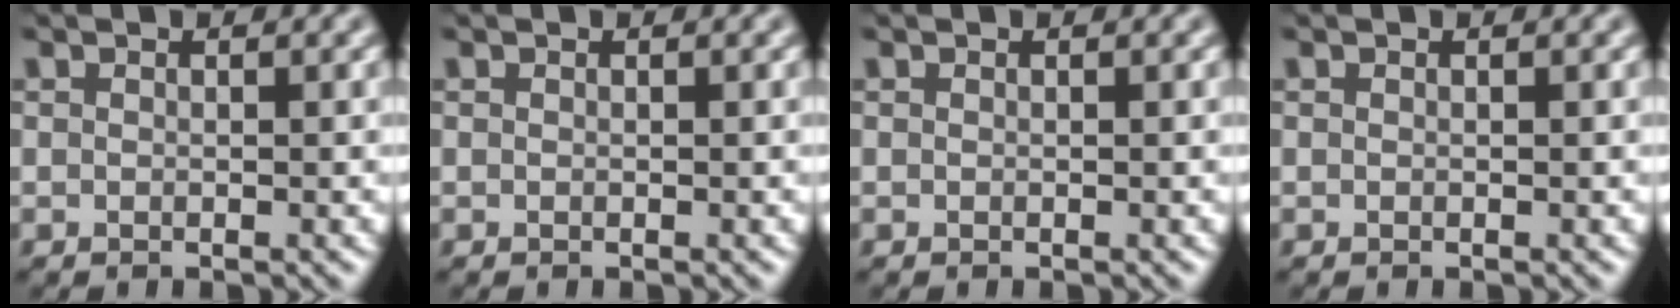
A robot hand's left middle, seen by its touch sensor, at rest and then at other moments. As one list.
[{"total": 0.0}, {"total": 0.0}, {"total": 0.0}]